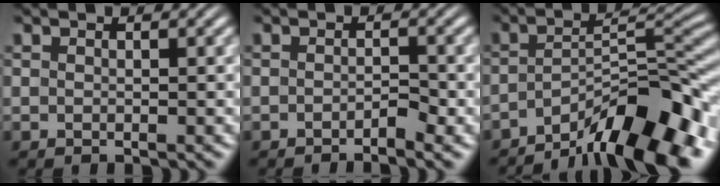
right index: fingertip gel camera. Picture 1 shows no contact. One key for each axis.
{"total": 1.5, "fx": -1.4, "fy": -0.2, "fz": 0.6, "tx": -0.009, "ty": -0.003, "tz": -0.027}
{"total": 10.8, "fx": -6.8, "fy": 3.4, "fz": 7.7, "tx": -0.106, "ty": -0.015, "tz": -0.094}